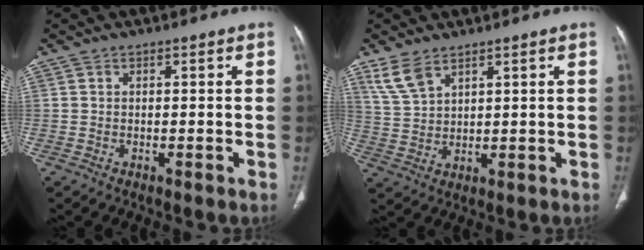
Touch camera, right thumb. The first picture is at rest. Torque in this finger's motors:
{"motor_torque": [-0.46, 0.60, 0.37, 0.13, 0.02]}